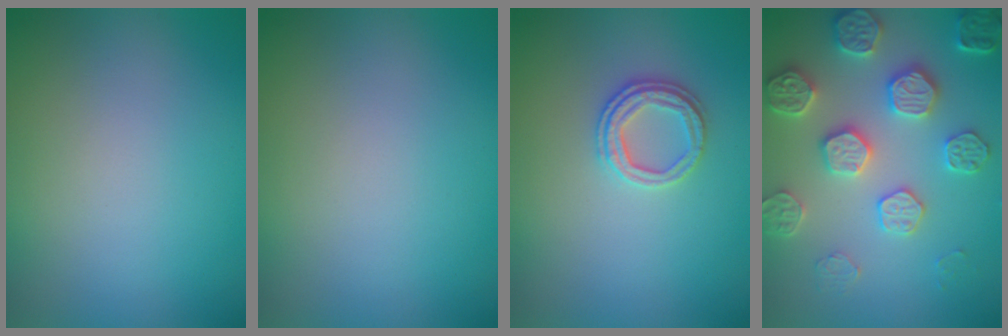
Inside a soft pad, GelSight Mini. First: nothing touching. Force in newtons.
{"total": 0.0}
{"total": 2.6, "press": 2.4, "slide": 0.8}
{"total": 5.3, "press": 5.0, "slide": 1.8}